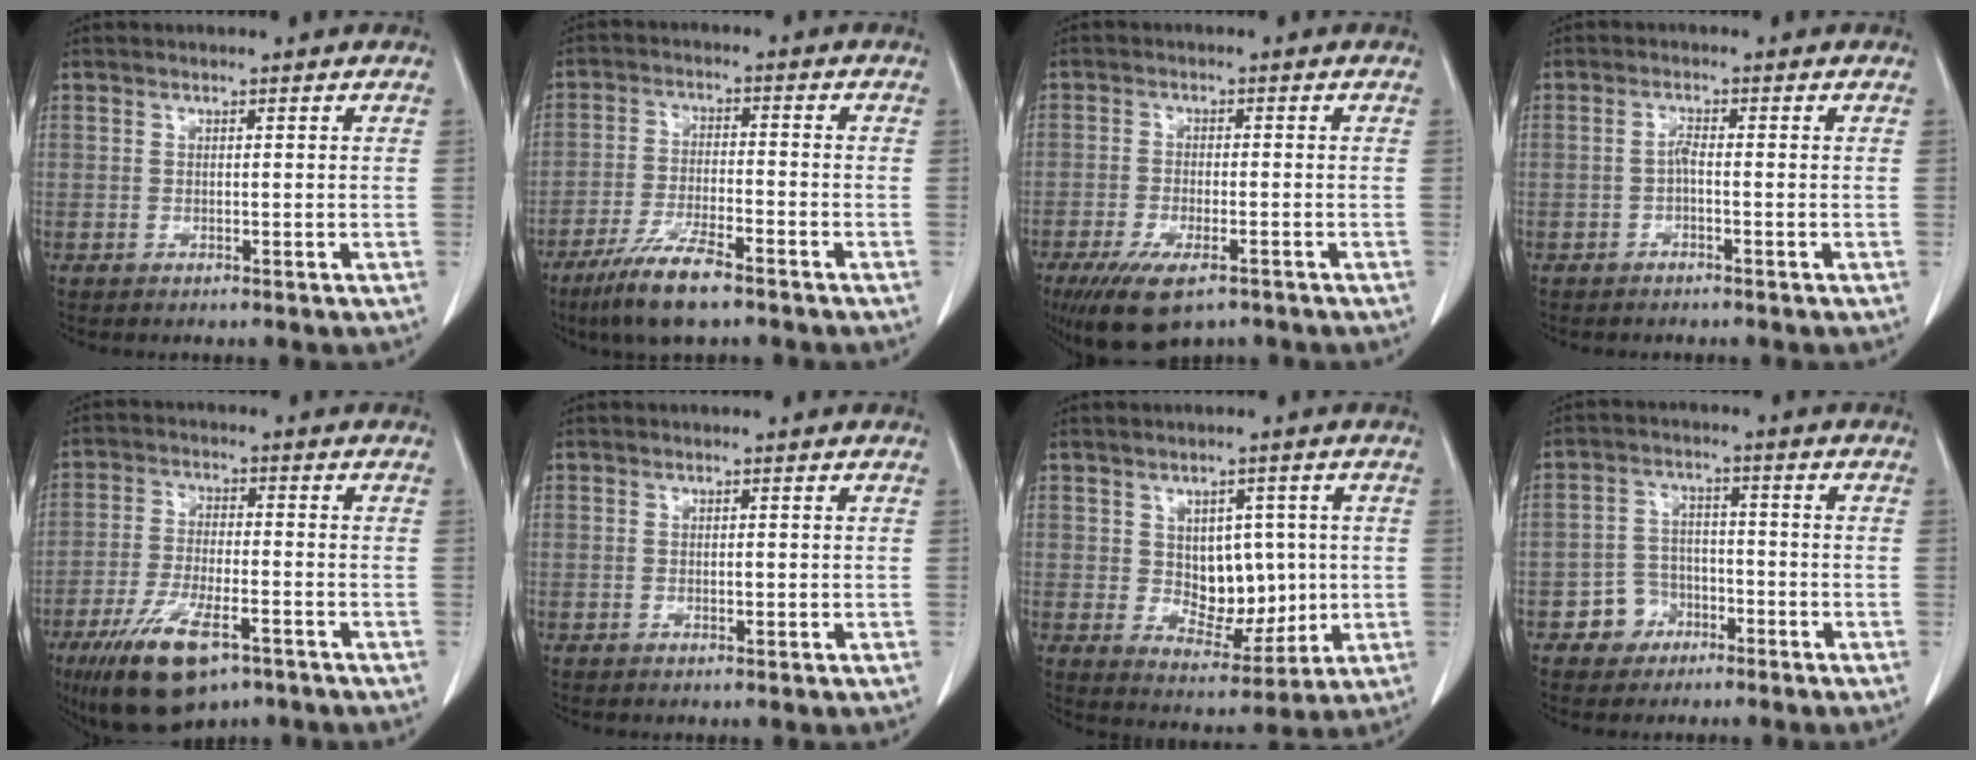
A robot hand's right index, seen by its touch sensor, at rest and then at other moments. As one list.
[{"total": 9.1, "force": [-6.4, 1.3, 6.3], "torque": [-0.125, -0.019, -0.113]}, {"total": 9.1, "force": [-5.9, 3.0, 6.2], "torque": [-0.108, -0.017, -0.094]}, {"total": 1.3, "force": [-0.5, 0.2, 1.2], "torque": [-0.022, 0.004, -0.009]}, {"total": 12.5, "force": [-7.4, 4.1, 9.2], "torque": [-0.177, -0.018, -0.123]}, {"total": 0.8, "force": [0.0, 0.4, 0.7], "torque": [-0.010, 0.001, 0.003]}, {"total": 8.4, "force": [0.7, 5.4, 6.3], "torque": [-0.088, 0.005, 0.030]}, {"total": 5.1, "force": [-2.8, 4.2, 0.6], "torque": [-0.003, 0.016, -0.045]}]